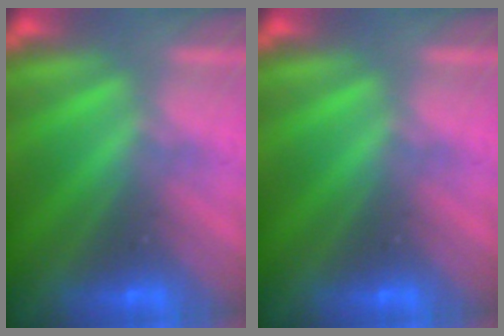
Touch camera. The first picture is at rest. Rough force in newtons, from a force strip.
{"total": 0.0}